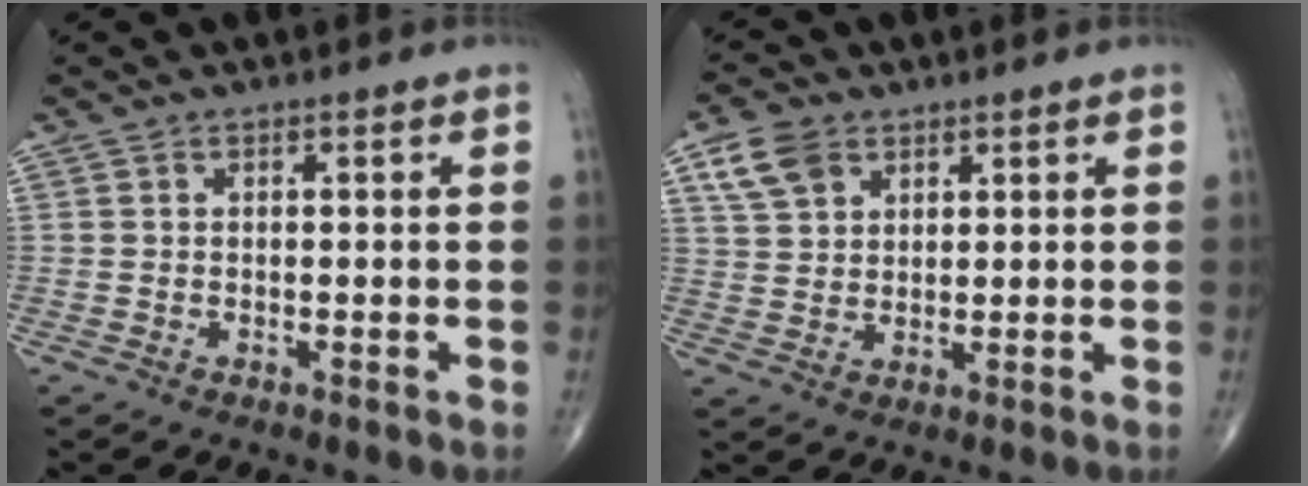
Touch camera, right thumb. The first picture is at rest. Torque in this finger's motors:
{"motor_torque": [-0.39, 0.54, 0.40, 0.12, 0.05]}